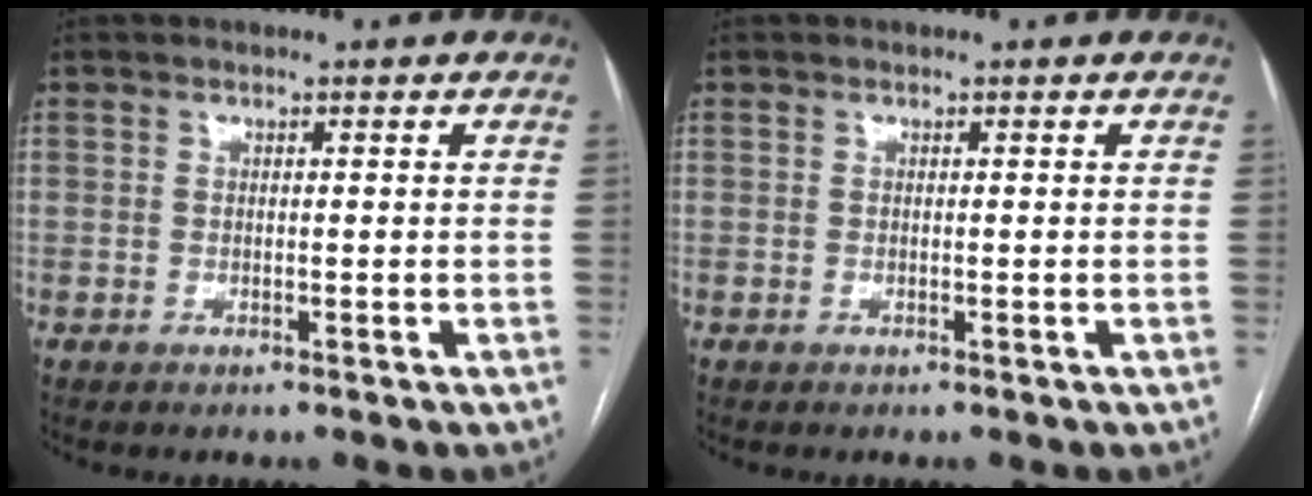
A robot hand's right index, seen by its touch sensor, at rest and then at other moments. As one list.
[{"total": 0.0}]